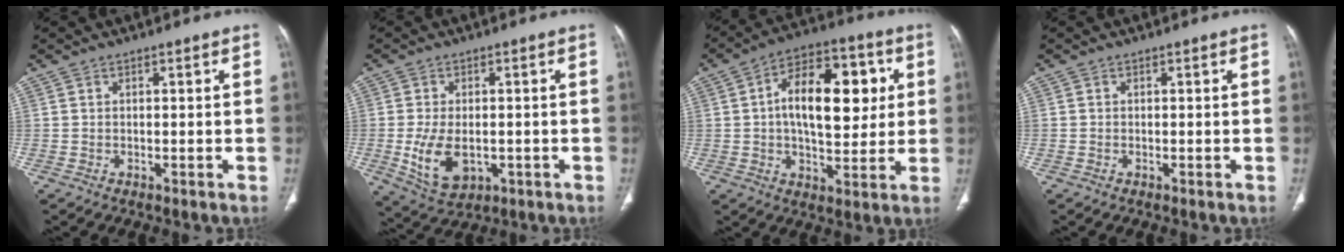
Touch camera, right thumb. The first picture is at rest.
{"total": 9.0, "force": [-1.7, 5.5, 7.0], "torque": [-0.126, -0.006, -0.014]}
{"total": 18.0, "force": [3.0, 9.6, 15.0], "torque": [-0.203, 0.015, 0.042]}
{"total": 0.0}